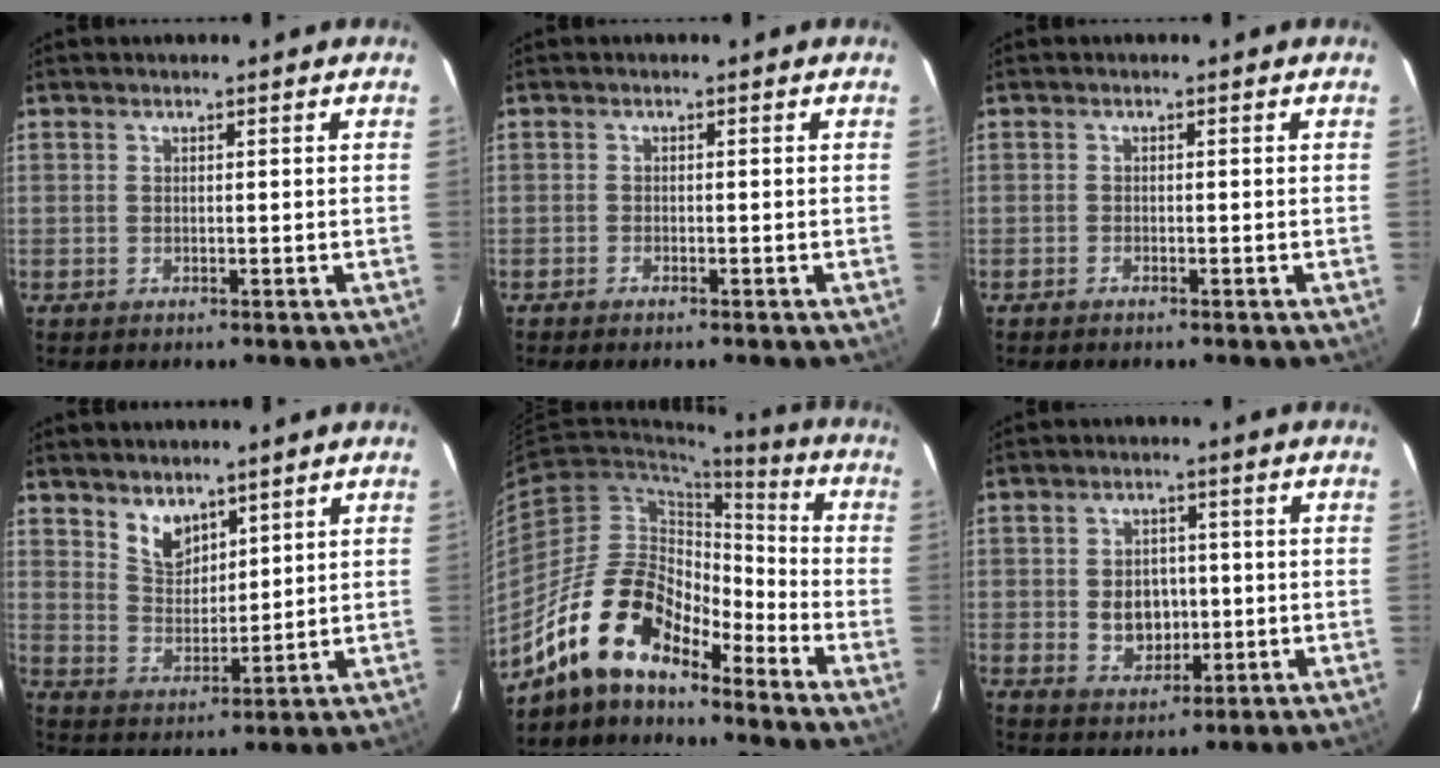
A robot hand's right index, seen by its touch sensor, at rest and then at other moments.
{"total": 1.0, "force": [-0.9, 0.1, 0.5], "torque": [-0.018, 0.000, -0.021]}
{"total": 0.7, "force": [-0.7, 0.1, 0.3], "torque": [-0.011, 0.000, -0.017]}
{"total": 6.3, "force": [4.6, 3.5, 2.4], "torque": [-0.035, 0.004, 0.093]}
{"total": 15.8, "force": [-12.5, 5.5, 7.9], "torque": [-0.146, 0.005, -0.237]}
{"total": 6.5, "force": [-0.5, 5.3, 3.7], "torque": [-0.076, 0.007, 0.003]}